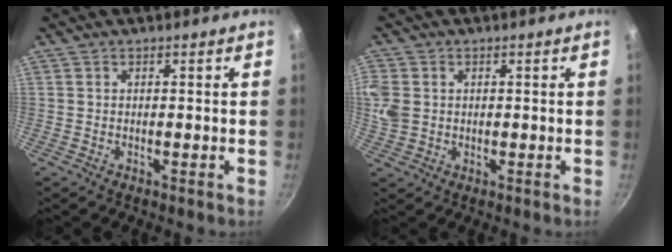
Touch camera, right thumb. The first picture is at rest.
{"total": 7.2, "force": [0.8, 5.8, 4.1], "torque": [-0.115, 0.002, 0.021]}